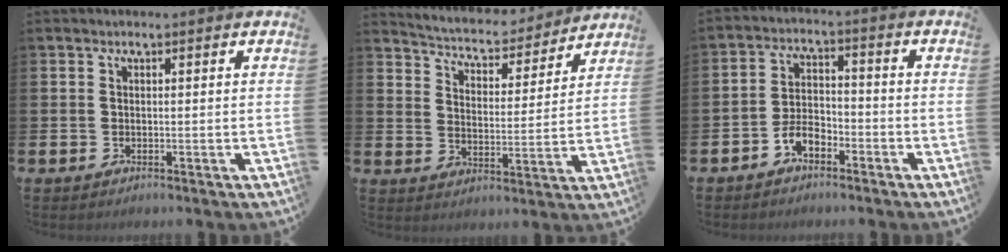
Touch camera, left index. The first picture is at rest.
{"total": 5.3, "force": [5.0, 1.4, 0.7], "torque": [-0.043, -0.042, 0.083]}
{"total": 4.0, "force": [-2.8, 2.0, 2.0], "torque": [-0.036, 0.012, -0.055]}